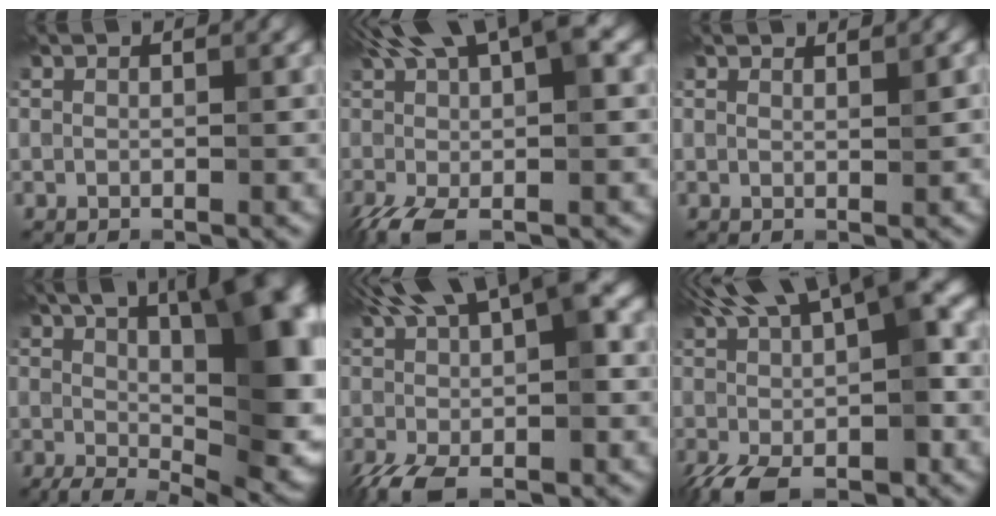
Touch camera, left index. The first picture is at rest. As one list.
[{"total": 9.3, "force": [-0.4, 2.7, 8.9], "torque": [-0.178, 0.013, -0.018]}, {"total": 1.0, "force": [1.0, -0.2, 0.2], "torque": [-0.004, 0.002, 0.015]}, {"total": 17.2, "force": [2.4, 7.7, 15.2], "torque": [-0.181, 0.002, 0.056]}, {"total": 10.4, "force": [-1.2, 3.5, 9.8], "torque": [-0.187, 0.010, -0.032]}, {"total": 11.4, "force": [-1.5, 4.5, 10.4], "torque": [-0.193, 0.003, -0.030]}]